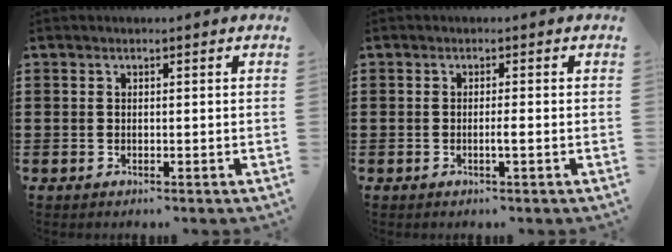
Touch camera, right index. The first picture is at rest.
{"total": 1.3, "force": [-0.5, -0.1, 1.2], "torque": [-0.020, -0.003, -0.010]}